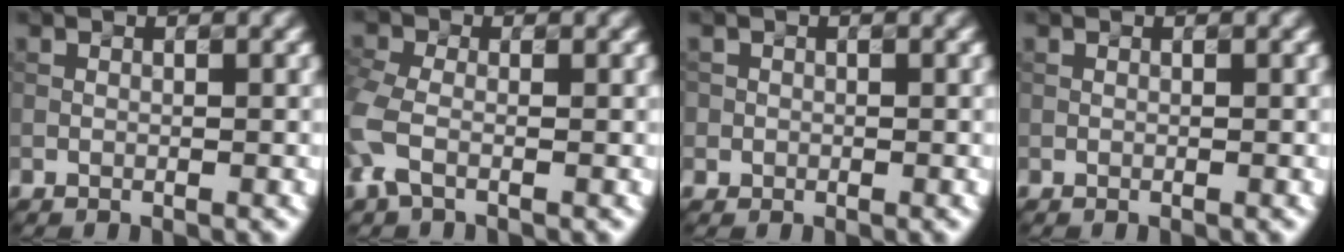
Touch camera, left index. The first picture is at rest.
{"total": 3.5, "force": [-1.3, 2.0, 2.6], "torque": [-0.076, 0.001, -0.037]}
{"total": 1.0, "force": [-0.1, 0.9, -0.3], "torque": [0.013, -0.001, -0.003]}
{"total": 0.0}